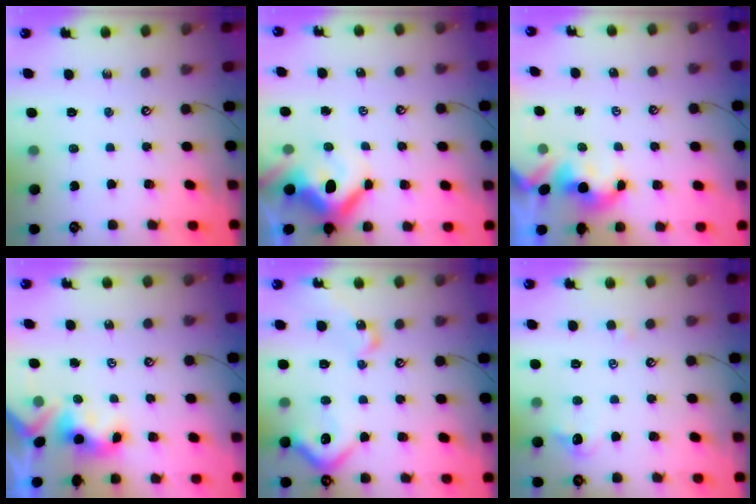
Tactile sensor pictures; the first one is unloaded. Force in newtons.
{"total": 9.9, "press": 9.8, "slide": 1.3}
{"total": 1.7, "press": 1.7, "slide": 0.2}
{"total": 3.6, "press": 3.6, "slide": 0.1}
{"total": 10.7, "press": 10.7, "slide": 0.7}
{"total": 0.8, "press": 0.6, "slide": 0.5}